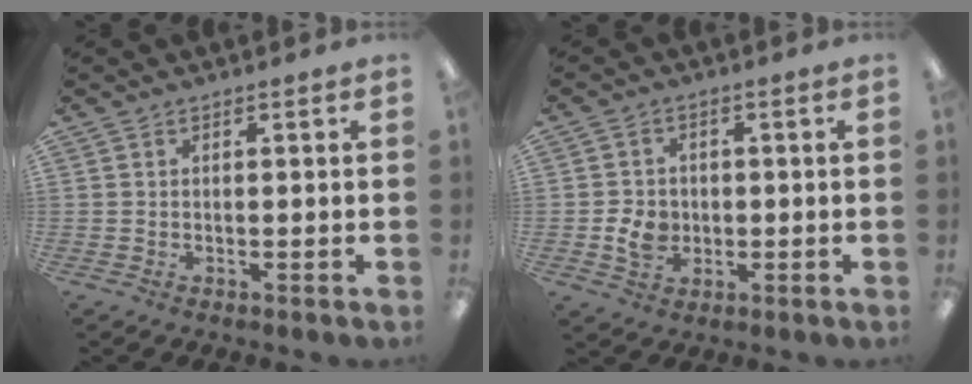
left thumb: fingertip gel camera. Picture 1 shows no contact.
{"total": 5.4, "force": [-0.9, 4.4, 2.9], "torque": [-0.056, 0.001, -0.017]}